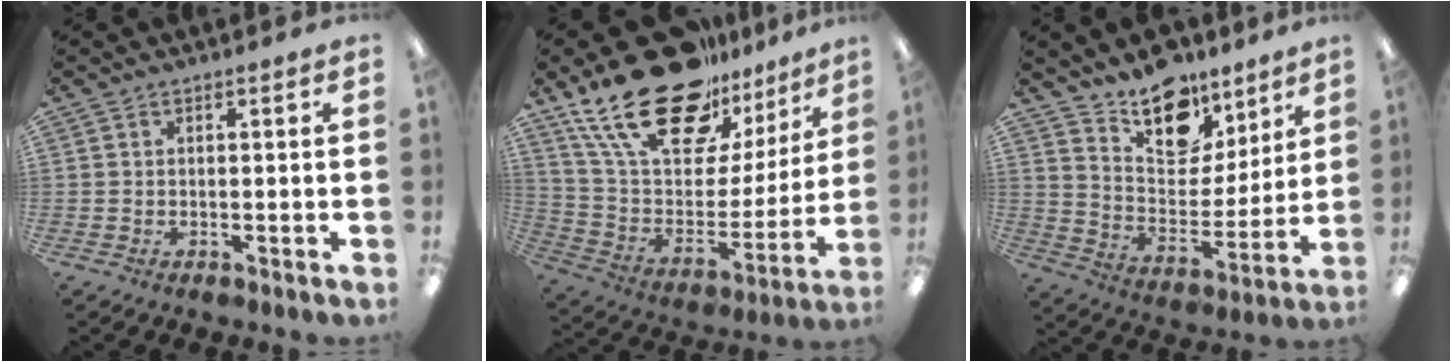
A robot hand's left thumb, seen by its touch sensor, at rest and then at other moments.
{"total": 26.3, "force": [18.5, 12.3, 14.1], "torque": [-0.243, -0.110, 0.330]}
{"total": 15.3, "force": [11.5, 8.4, 5.5], "torque": [-0.091, -0.081, 0.212]}